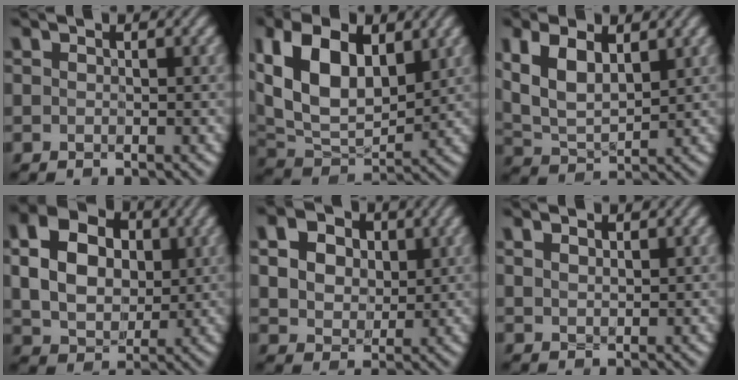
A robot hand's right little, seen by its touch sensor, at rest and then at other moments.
{"total": 10.9, "force": [3.0, 6.5, 8.3], "torque": [-0.175, 0.005, 0.051]}
{"total": 6.5, "force": [2.1, 3.5, 5.1], "torque": [-0.120, 0.002, 0.039]}
{"total": 9.8, "force": [1.8, 7.5, 6.0], "torque": [-0.126, 0.025, 0.030]}
{"total": 10.8, "force": [4.5, 8.0, 5.7], "torque": [-0.130, 0.028, 0.072]}
{"total": 1.3, "force": [0.7, 0.8, 0.8], "torque": [-0.018, 0.001, 0.016]}